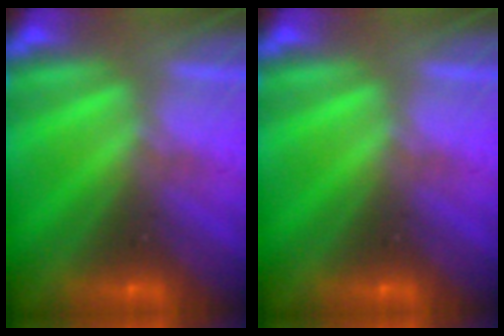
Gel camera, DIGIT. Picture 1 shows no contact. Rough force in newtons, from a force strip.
{"total": 0.0}